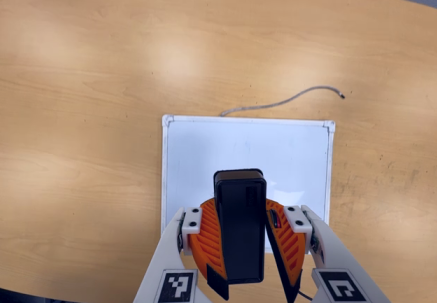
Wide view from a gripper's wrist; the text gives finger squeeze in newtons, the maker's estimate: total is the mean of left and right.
{"total": 9.4, "left": 9.7, "right": 9.1}